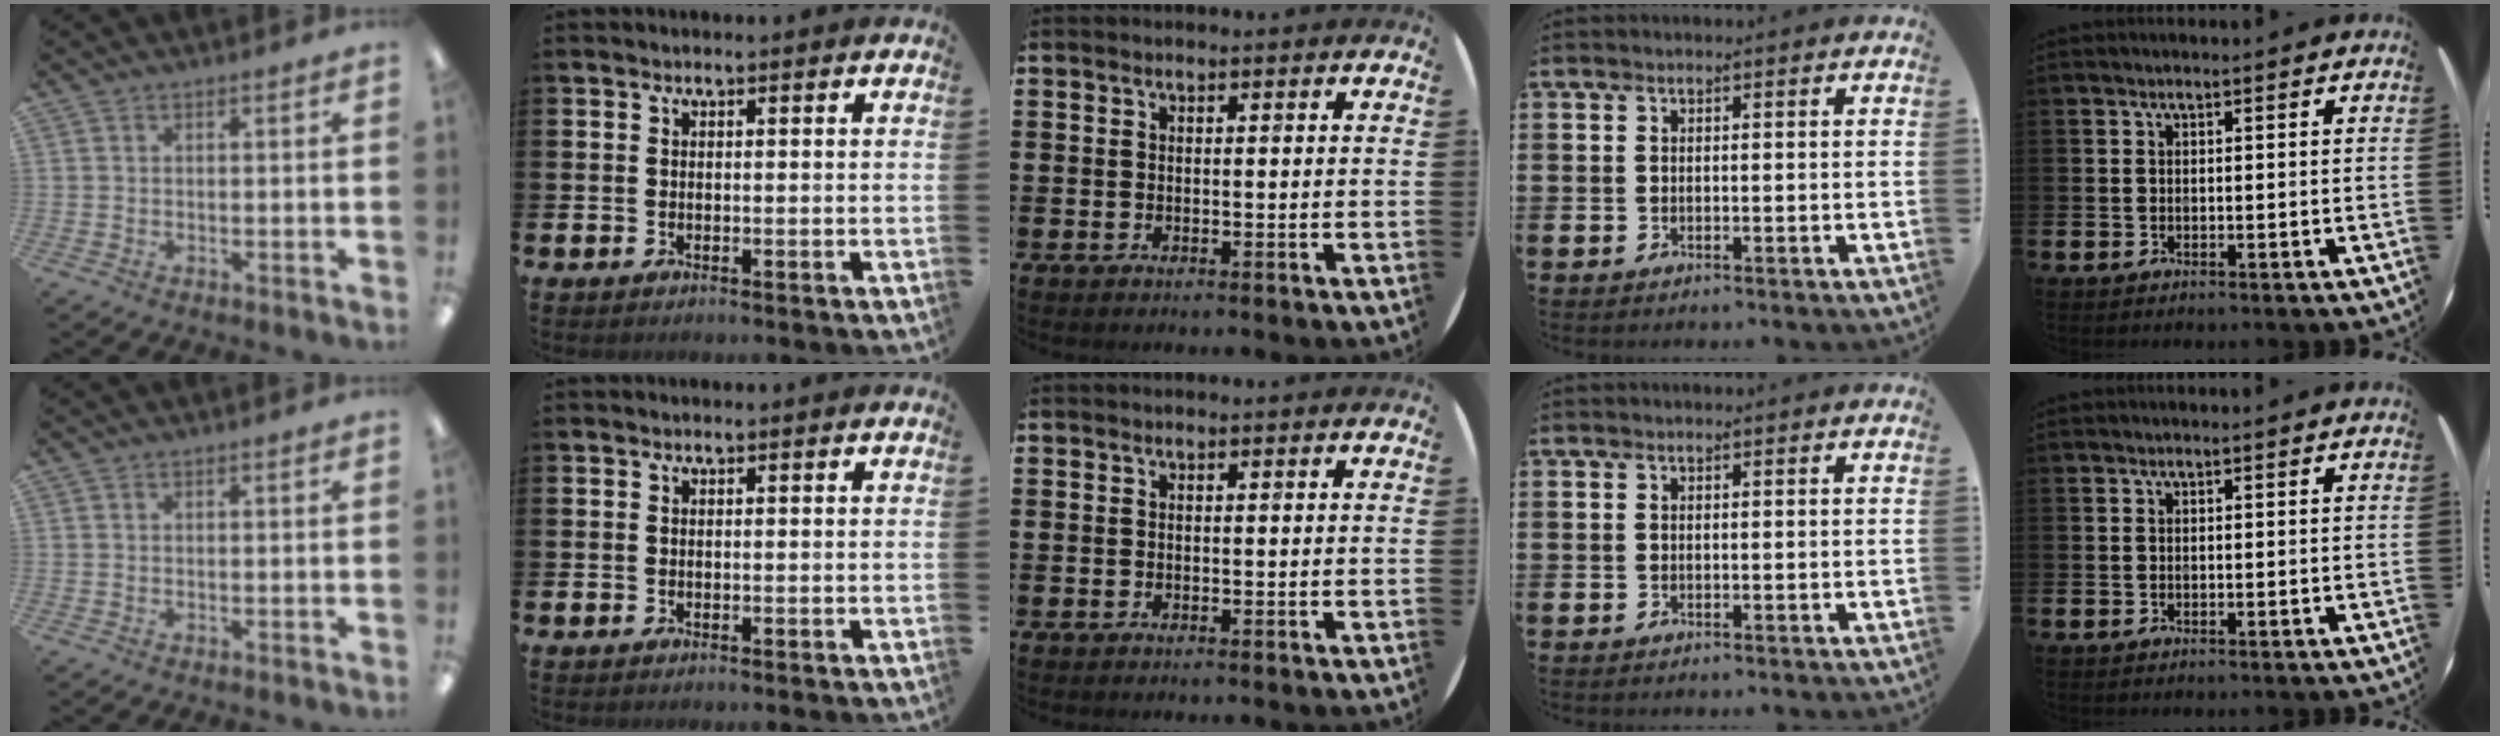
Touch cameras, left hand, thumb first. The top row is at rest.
{}